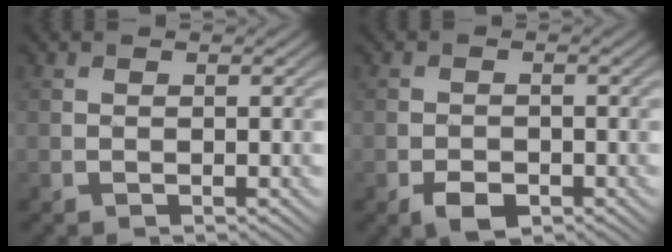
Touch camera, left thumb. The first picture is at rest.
{"total": 2.8, "force": [-1.6, 1.6, 1.7], "torque": [-0.030, -0.005, -0.029]}